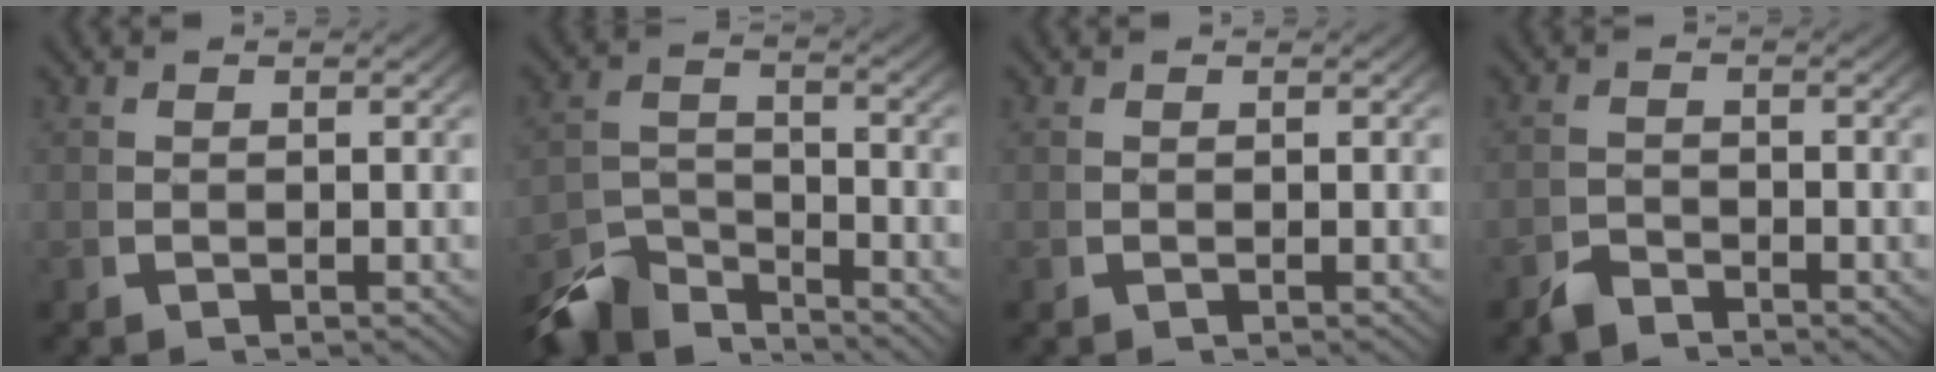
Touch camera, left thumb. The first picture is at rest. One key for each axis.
{"total": 6.9, "fx": -5.4, "fy": 3.1, "fz": 3.1, "tx": -0.043, "ty": -0.027, "tz": -0.092}
{"total": 0.0}
{"total": 2.0, "fx": -1.9, "fy": 0.5, "fz": 0.1, "tx": 0.002, "ty": -0.011, "tz": -0.036}